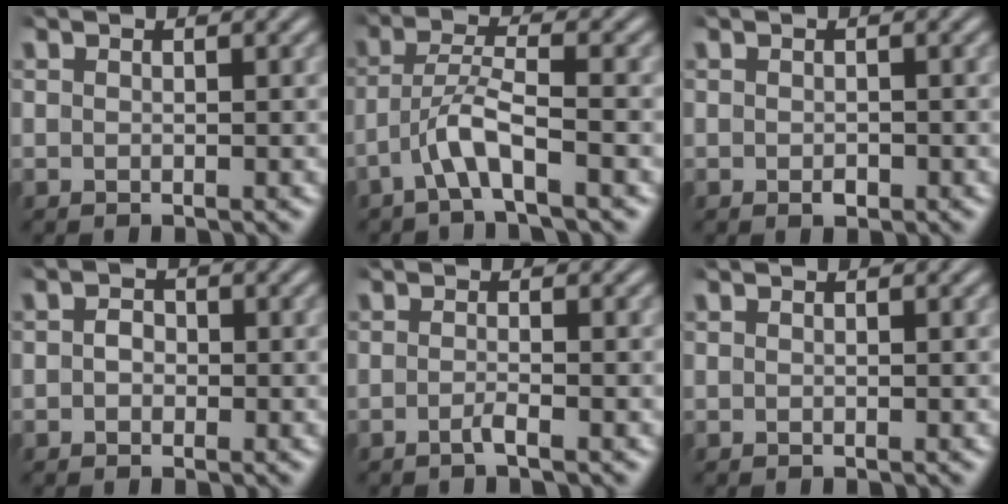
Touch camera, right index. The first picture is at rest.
{"total": 3.3, "force": [-1.8, 0.3, 2.7], "torque": [-0.057, -0.004, -0.030]}
{"total": 0.8, "force": [-0.5, 0.4, 0.5], "torque": [-0.010, -0.008, -0.004]}
{"total": 1.2, "force": [-0.4, 0.9, 0.5], "torque": [-0.013, -0.007, -0.006]}
{"total": 1.2, "force": [-1.0, -0.1, 0.6], "torque": [-0.012, 0.000, -0.023]}
{"total": 0.0}